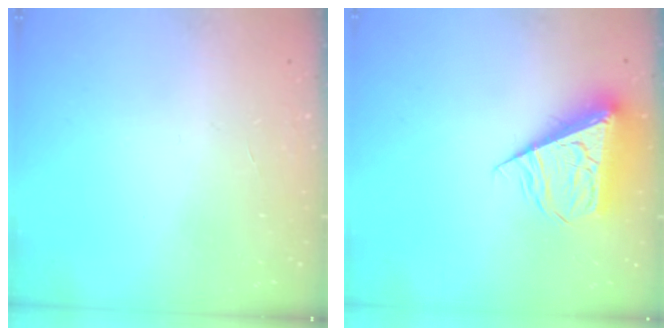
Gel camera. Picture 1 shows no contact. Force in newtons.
{"total": 10.1, "press": 10.1, "slide": 1.3}